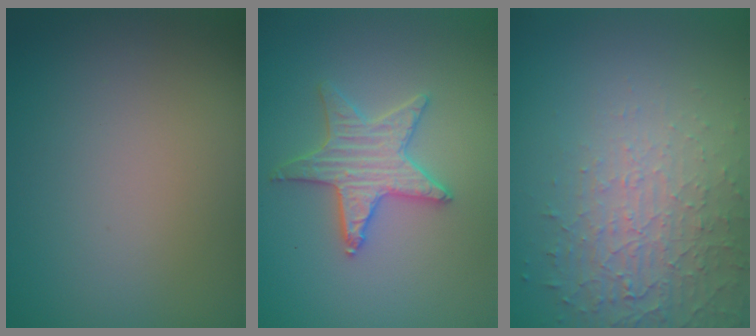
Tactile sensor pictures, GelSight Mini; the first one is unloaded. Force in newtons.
{"total": 3.5, "press": 3.3, "slide": 1.0}
{"total": 4.8, "press": 3.2, "slide": 3.6}